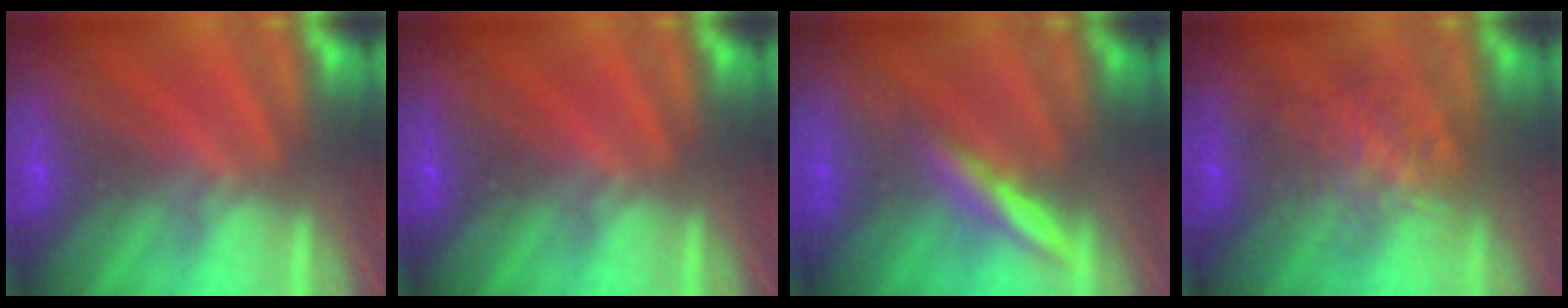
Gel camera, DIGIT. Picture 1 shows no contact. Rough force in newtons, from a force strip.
{"total": 0.0}
{"total": 2.4}
{"total": 2.2}